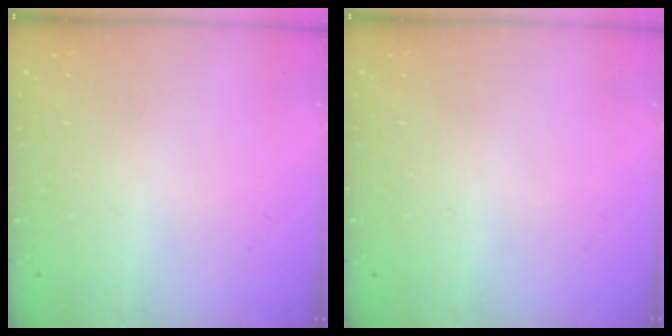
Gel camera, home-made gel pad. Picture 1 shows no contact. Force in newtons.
{"total": 0.0}